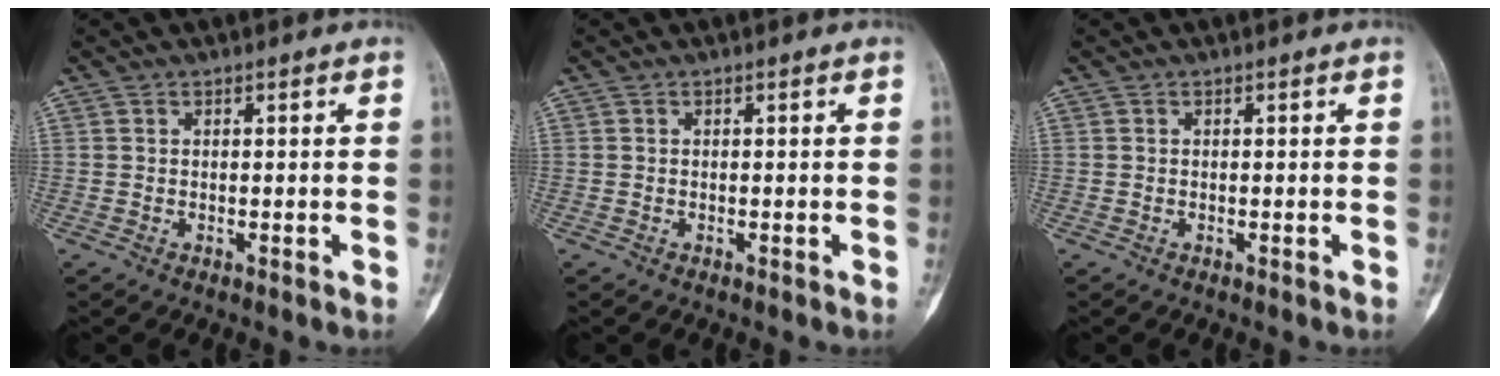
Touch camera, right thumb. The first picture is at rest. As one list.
[{"total": 0.0}, {"total": 0.0}]